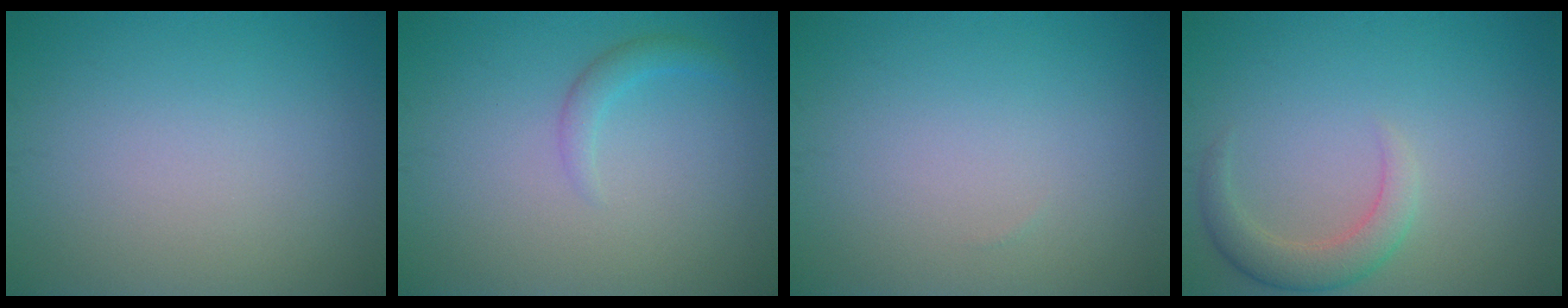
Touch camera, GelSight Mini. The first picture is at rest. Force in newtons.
{"total": 1.5, "press": 1.5, "slide": 0.0}
{"total": 0.0}
{"total": 2.9, "press": 2.9, "slide": 0.4}